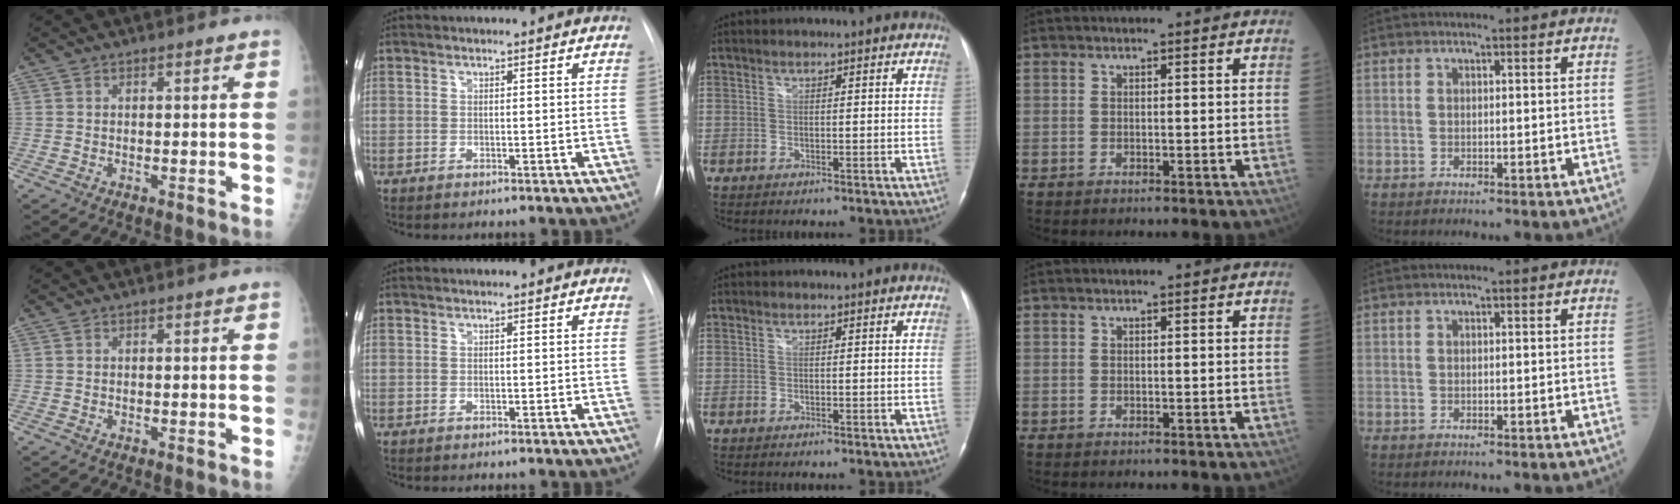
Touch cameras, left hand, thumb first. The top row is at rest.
{}